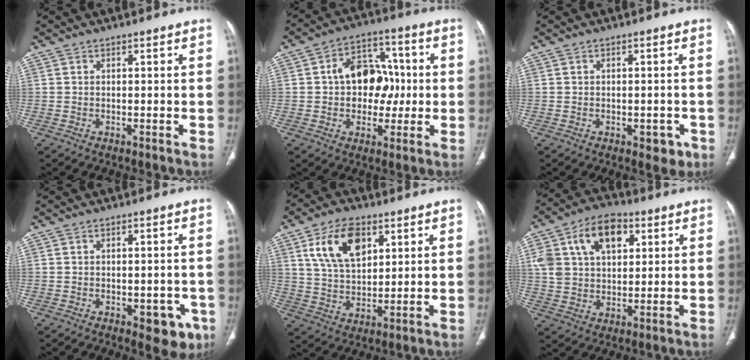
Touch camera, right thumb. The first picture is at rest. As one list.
[{"total": 12.9, "force": [0.3, 9.4, 8.8], "torque": [-0.083, 0.029, 0.002]}, {"total": 3.5, "force": [-1.5, 2.2, 2.3], "torque": [-0.007, 0.004, -0.015]}, {"total": 6.8, "force": [-2.8, 3.8, 5.0], "torque": [-0.027, 0.005, -0.027]}, {"total": 12.2, "force": [5.2, 7.0, 8.5], "torque": [-0.135, -0.016, 0.102]}, {"total": 15.4, "force": [5.8, 9.9, 10.3], "torque": [-0.164, 0.003, 0.102]}]